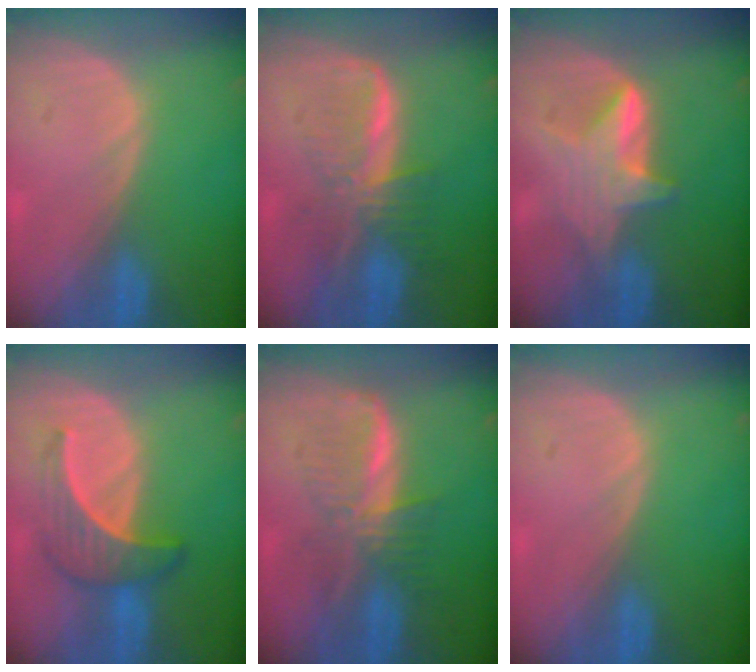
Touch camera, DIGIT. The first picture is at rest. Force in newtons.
{"total": 7.6, "press": 6.8, "slide": 3.5}
{"total": 6.1, "press": 5.7, "slide": 2.0}
{"total": 6.3, "press": 6.0, "slide": 1.8}
{"total": 6.2, "press": 6.1, "slide": 0.6}
{"total": 0.0}